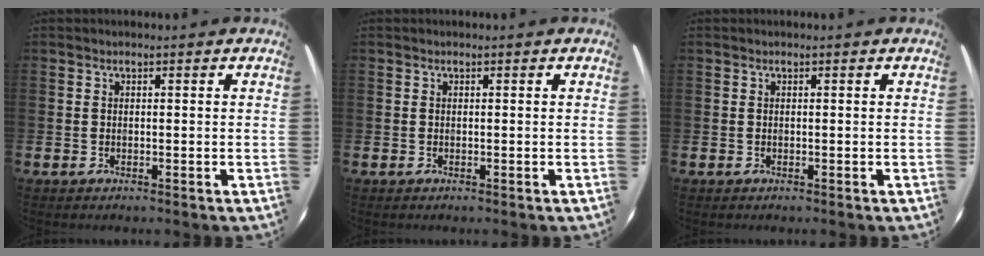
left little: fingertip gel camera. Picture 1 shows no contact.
{"total": 0.0}
{"total": 0.0}